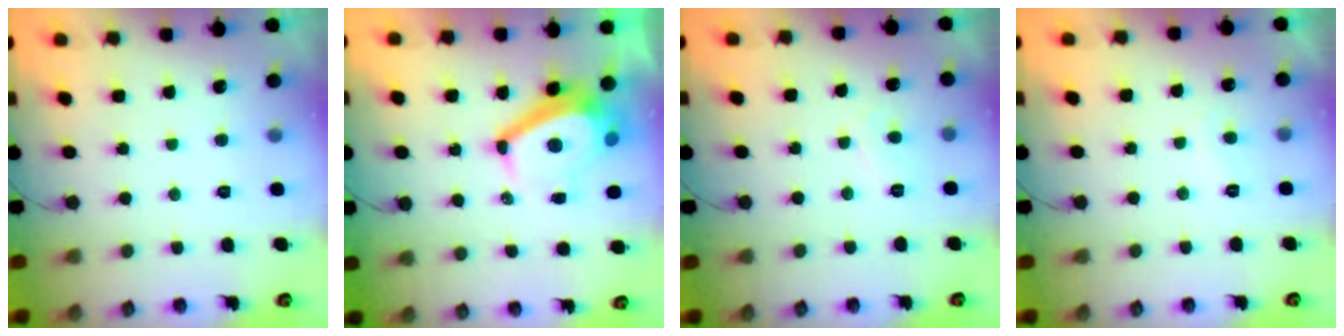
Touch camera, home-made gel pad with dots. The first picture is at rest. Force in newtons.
{"total": 8.9, "press": 8.9, "slide": 1.1}
{"total": 1.8, "press": 1.7, "slide": 0.7}
{"total": 1.3, "press": 1.1, "slide": 0.7}